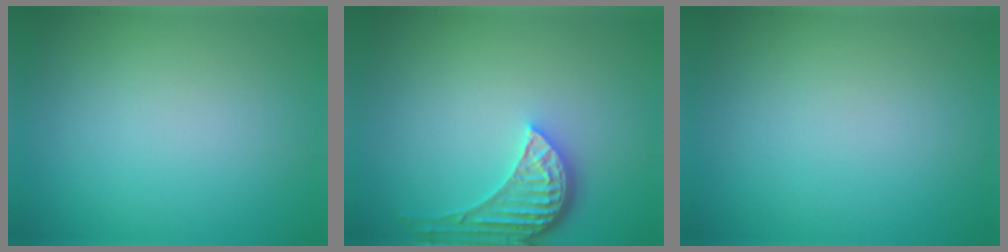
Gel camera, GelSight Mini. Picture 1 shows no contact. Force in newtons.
{"total": 4.1, "press": 3.4, "slide": 2.4}
{"total": 0.0}